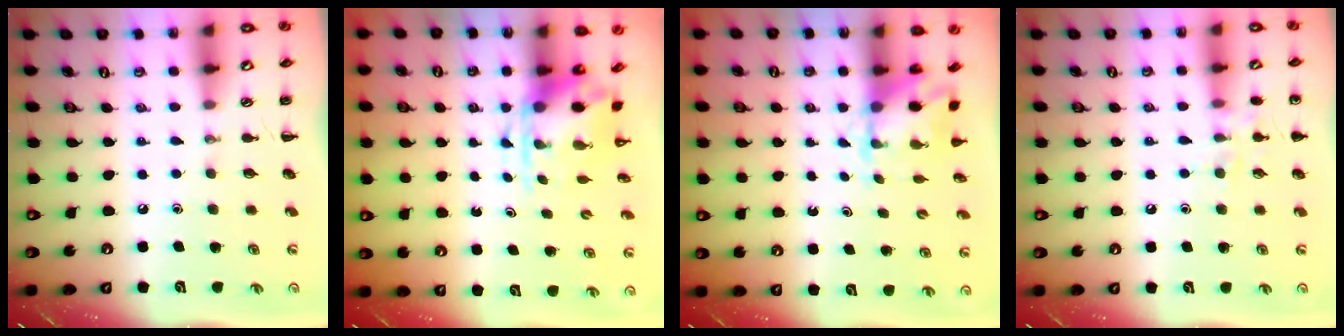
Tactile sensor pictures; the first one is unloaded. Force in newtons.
{"total": 3.8, "press": 3.7, "slide": 0.9}
{"total": 3.1, "press": 3.0, "slide": 0.5}
{"total": 8.2, "press": 8.1, "slide": 1.6}